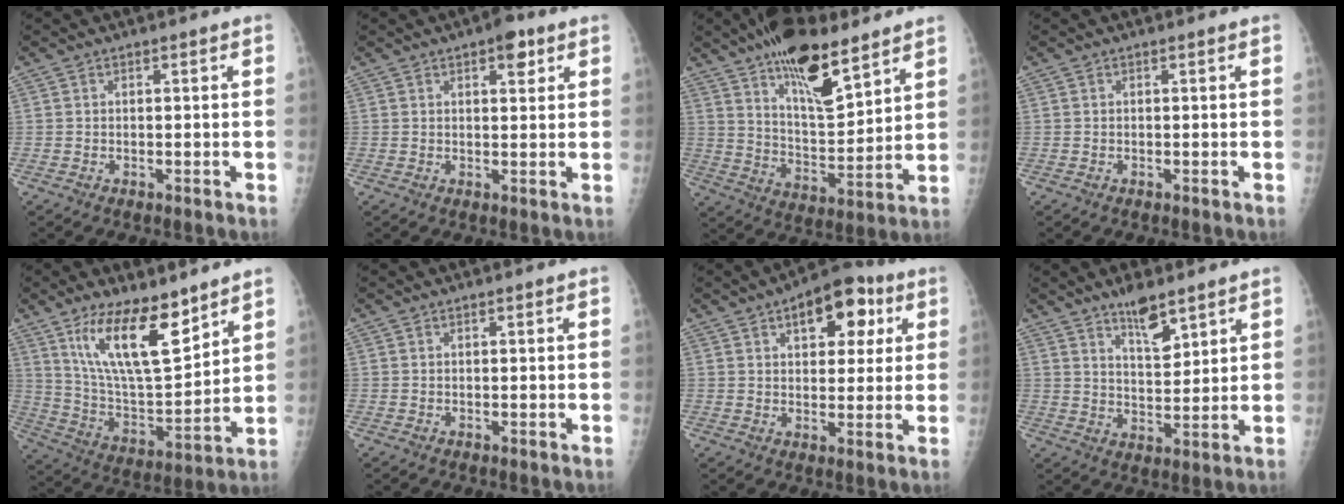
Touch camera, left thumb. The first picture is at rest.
{"total": 4.2, "force": [2.3, 1.9, 3.0], "torque": [-0.024, -0.007, 0.028]}
{"total": 16.9, "force": [11.3, 6.2, 11.0], "torque": [-0.150, -0.066, 0.197]}
{"total": 0.0}
{"total": 16.9, "force": [10.6, 5.9, 11.8], "torque": [-0.175, -0.067, 0.206]}
{"total": 0.0}
{"total": 12.2, "force": [5.3, 6.8, 8.6], "torque": [-0.071, 0.001, 0.067]}
{"total": 7.4, "force": [5.3, 2.5, 4.5], "torque": [-0.057, -0.041, 0.091]}